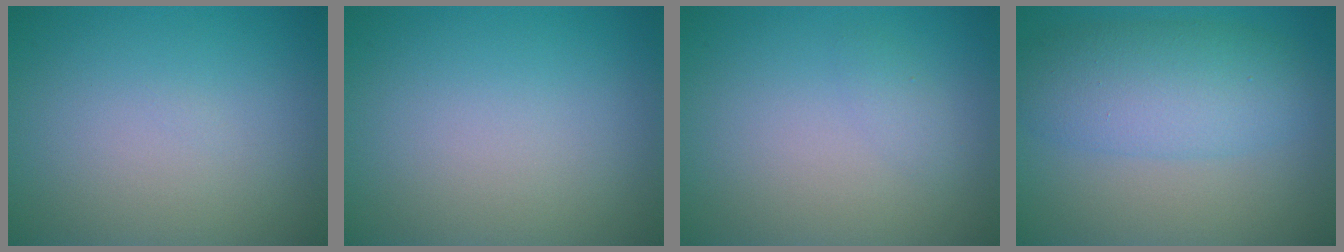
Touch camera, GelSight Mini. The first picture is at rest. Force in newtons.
{"total": 0.0}
{"total": 0.9, "press": 0.9, "slide": 0.2}
{"total": 6.0, "press": 6.0, "slide": 0.1}